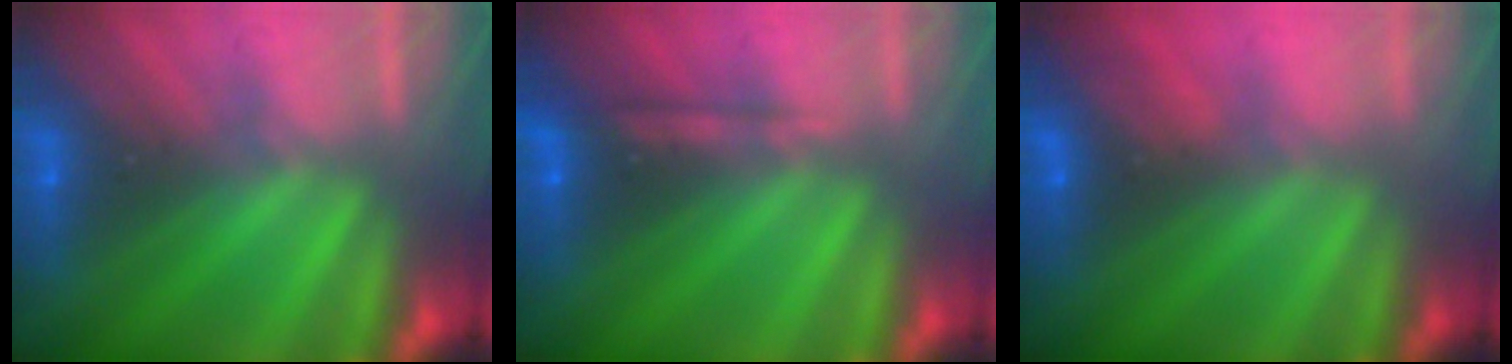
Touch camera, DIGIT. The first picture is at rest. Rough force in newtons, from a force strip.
{"total": 2.1}
{"total": 4.4}